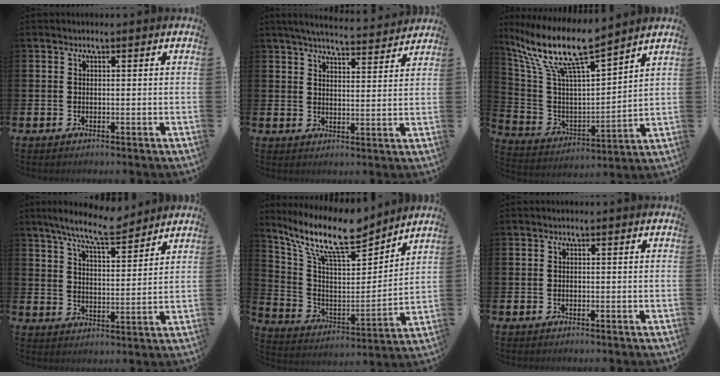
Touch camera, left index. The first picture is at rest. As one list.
[{"total": 5.6, "force": [5.4, 0.4, 1.3], "torque": [-0.040, -0.033, 0.096]}, {"total": 11.8, "force": [9.7, 1.9, 6.3], "torque": [-0.168, -0.059, 0.167]}, {"total": 8.9, "force": [8.1, 1.2, 3.6], "torque": [-0.092, -0.033, 0.147]}, {"total": 12.7, "force": [10.4, 3.5, 6.5], "torque": [-0.159, -0.063, 0.177]}, {"total": 0.0}]